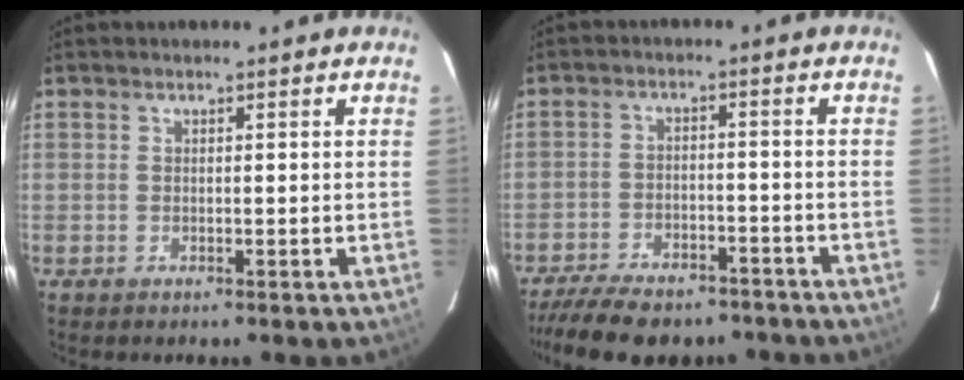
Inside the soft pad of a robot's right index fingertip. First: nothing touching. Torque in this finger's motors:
{"motor_torque": [1.32, -0.82, 0.68, 0.10]}